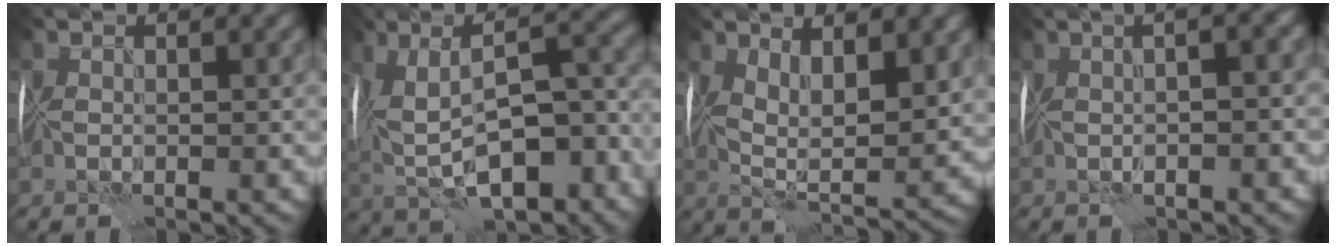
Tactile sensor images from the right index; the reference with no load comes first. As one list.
[{"total": 13.3, "force": [-2.8, 7.0, 10.9], "torque": [-0.180, 0.000, -0.017]}, {"total": 8.1, "force": [2.3, 3.5, 6.9], "torque": [-0.128, -0.008, 0.039]}, {"total": 9.6, "force": [2.1, 4.3, 8.3], "torque": [-0.046, 0.045, -0.005]}]